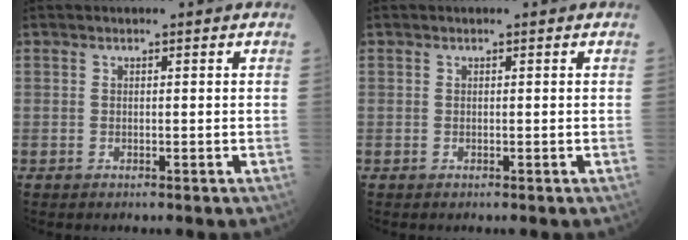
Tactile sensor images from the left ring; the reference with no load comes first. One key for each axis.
{"total": 0.0}